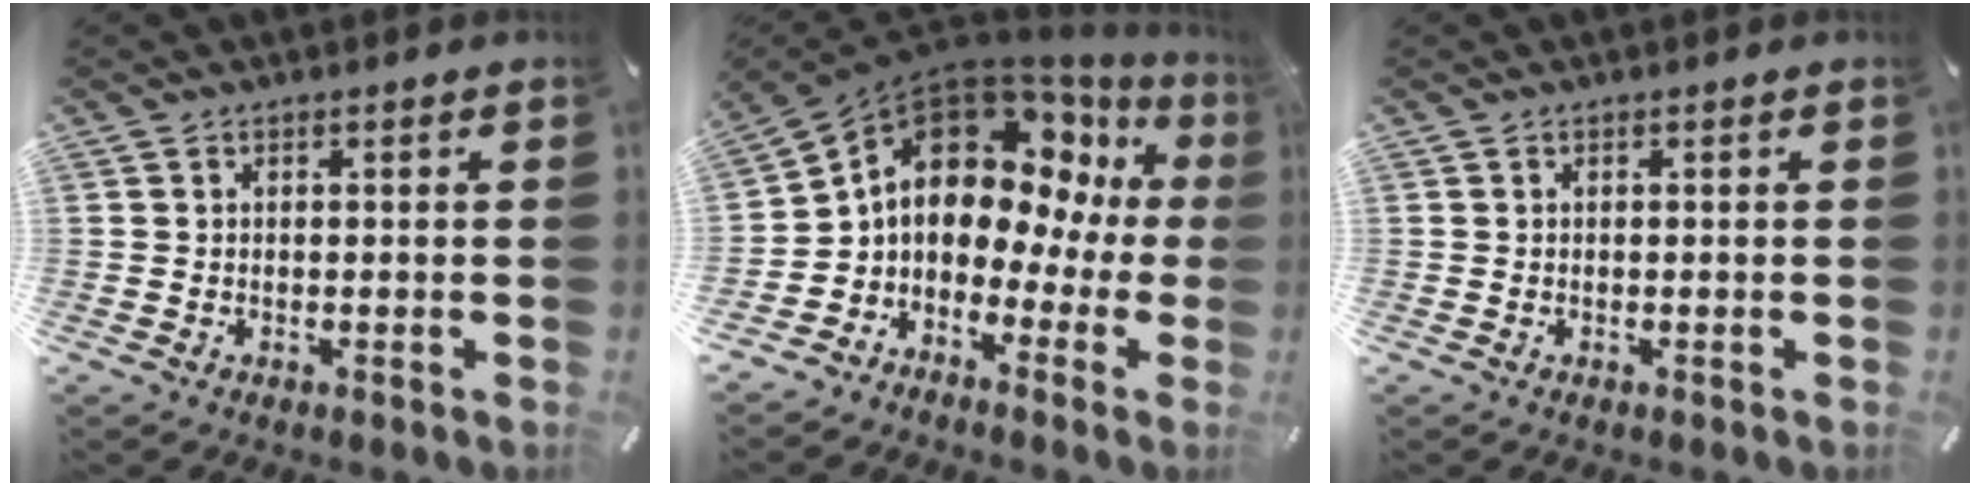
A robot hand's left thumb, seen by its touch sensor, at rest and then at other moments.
{"total": 12.4, "force": [4.6, 9.3, 6.8], "torque": [-0.123, -0.040, 0.075]}
{"total": 0.0}